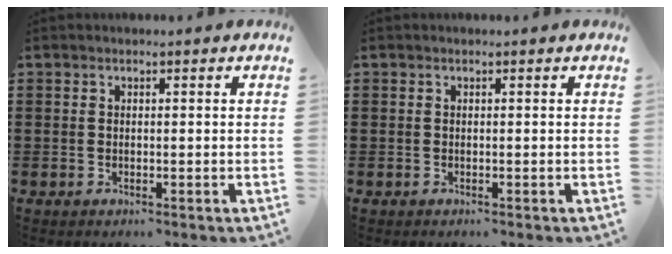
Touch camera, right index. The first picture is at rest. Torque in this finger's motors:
{"motor_torque": [0.17, 0.55, -0.05, -0.02]}